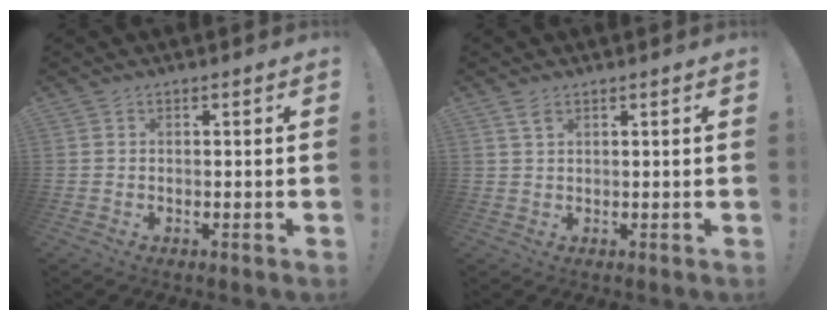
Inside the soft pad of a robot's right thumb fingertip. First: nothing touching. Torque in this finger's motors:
{"motor_torque": [0.21, -0.46, -0.24, 0.16, 0.02]}